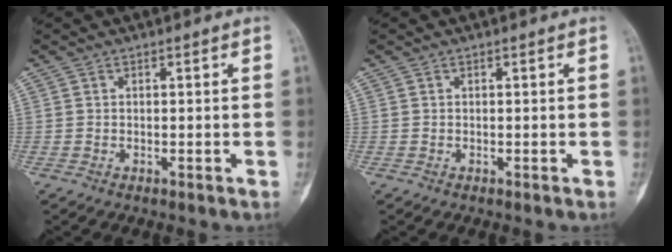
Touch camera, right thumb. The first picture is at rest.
{"total": 0.0}